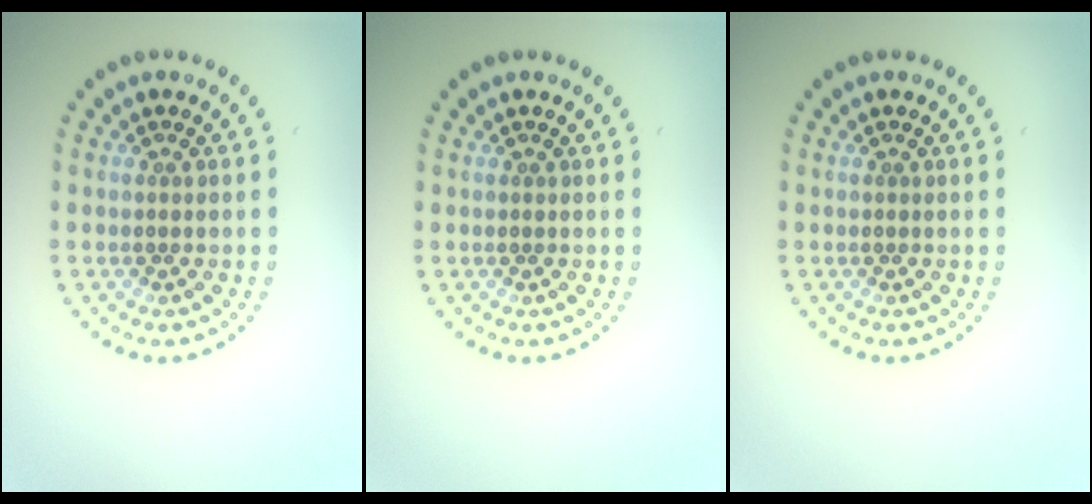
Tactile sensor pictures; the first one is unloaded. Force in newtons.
{"total": 0.0}
{"total": 0.0}